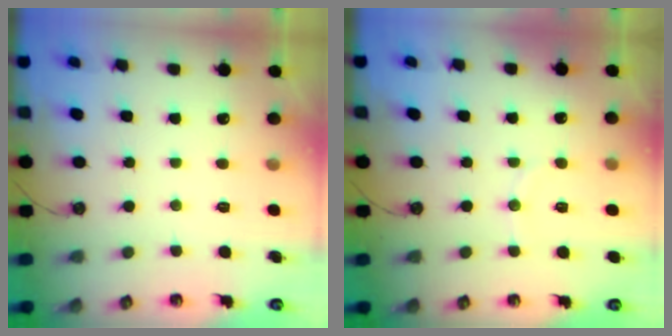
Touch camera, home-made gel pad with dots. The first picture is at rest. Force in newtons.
{"total": 4.9, "press": 4.8, "slide": 0.9}